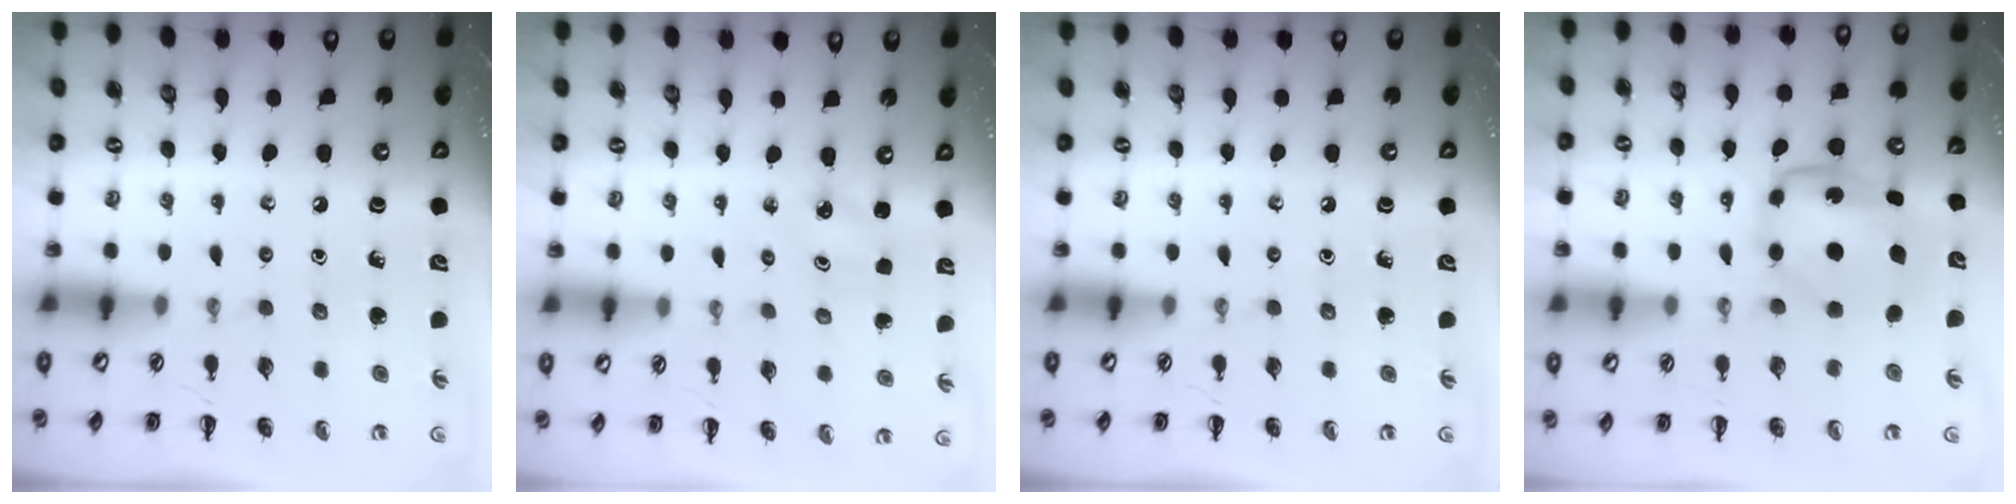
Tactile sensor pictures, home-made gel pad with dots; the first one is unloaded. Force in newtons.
{"total": 2.0, "press": 2.0, "slide": 0.5}
{"total": 0.0}
{"total": 6.4, "press": 6.1, "slide": 1.8}